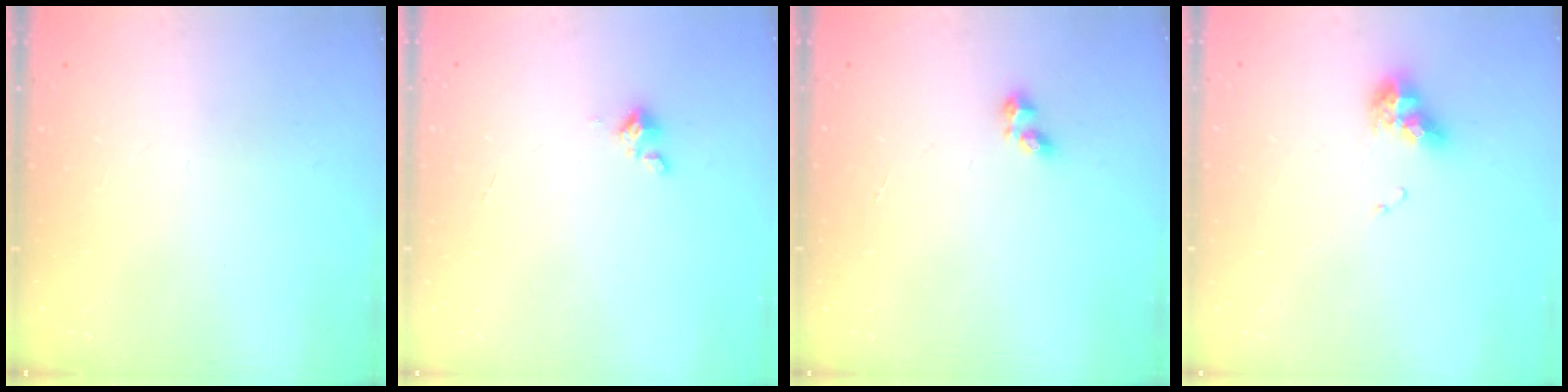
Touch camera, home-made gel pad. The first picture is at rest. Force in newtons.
{"total": 0.9, "press": 0.9, "slide": 0.2}
{"total": 2.2, "press": 2.1, "slide": 0.7}
{"total": 9.5, "press": 9.5, "slide": 1.0}